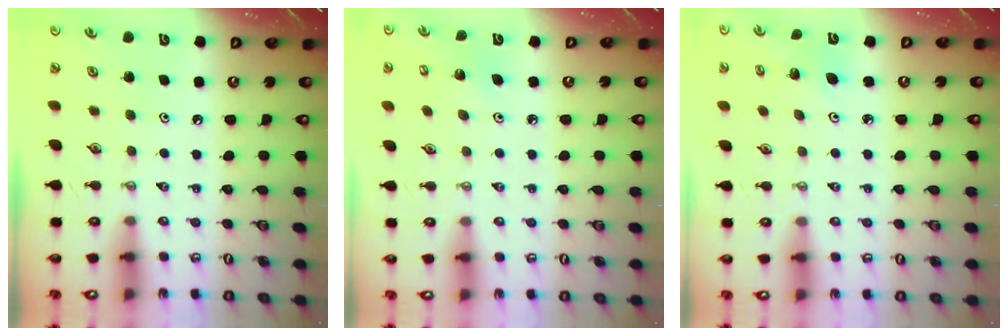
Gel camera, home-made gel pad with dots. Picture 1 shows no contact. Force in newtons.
{"total": 4.1, "press": 4.1, "slide": 0.2}
{"total": 3.3, "press": 2.4, "slide": 2.3}